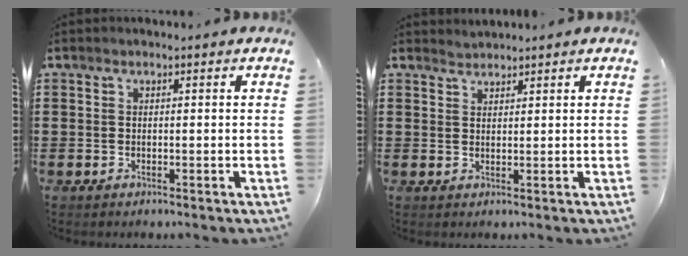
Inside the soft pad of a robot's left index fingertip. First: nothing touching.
{"total": 1.4, "force": [1.3, 0.1, -0.3], "torque": [0.001, 0.000, 0.028]}